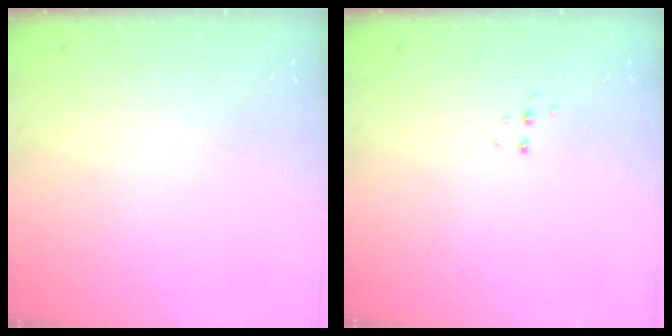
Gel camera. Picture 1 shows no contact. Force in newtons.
{"total": 3.8, "press": 3.8, "slide": 0.3}